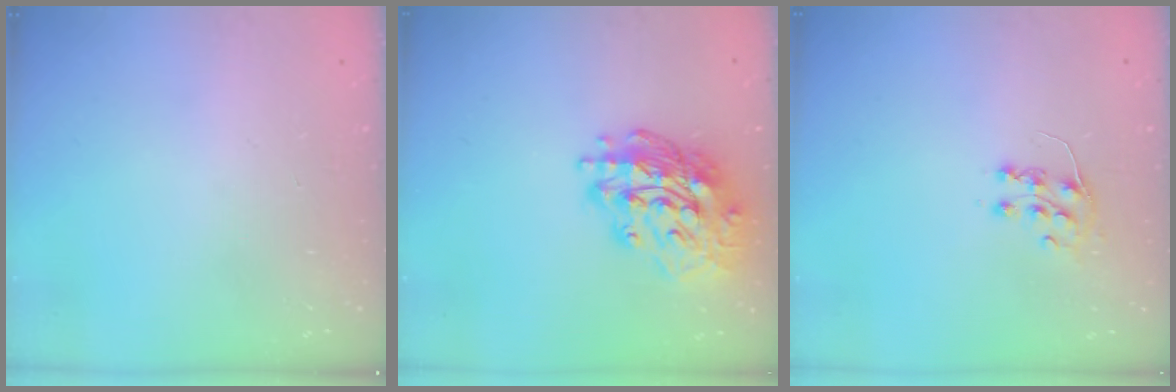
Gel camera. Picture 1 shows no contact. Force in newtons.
{"total": 18.0, "press": 17.9, "slide": 1.8}
{"total": 7.3, "press": 7.3, "slide": 0.5}